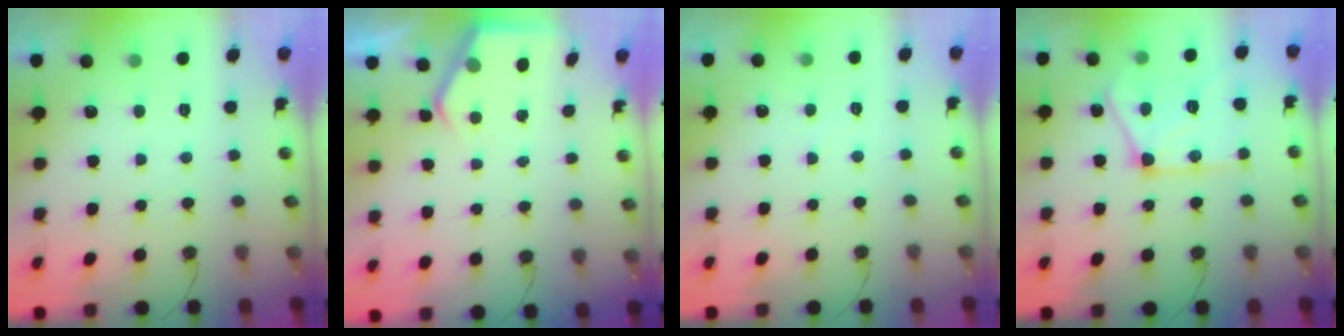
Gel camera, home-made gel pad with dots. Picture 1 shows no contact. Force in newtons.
{"total": 3.3, "press": 3.3, "slide": 0.5}
{"total": 2.8, "press": 2.8, "slide": 0.5}
{"total": 18.1, "press": 18.0, "slide": 1.6}